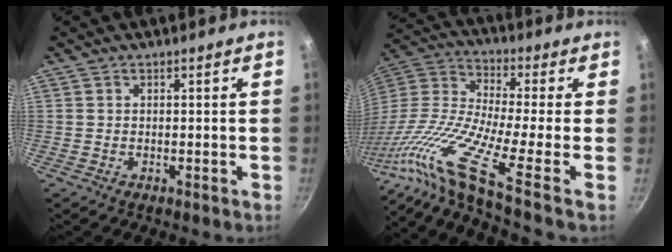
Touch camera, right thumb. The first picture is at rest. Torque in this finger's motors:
{"motor_torque": [1.31, 0.60, 1.19, -1.32, 0.15]}